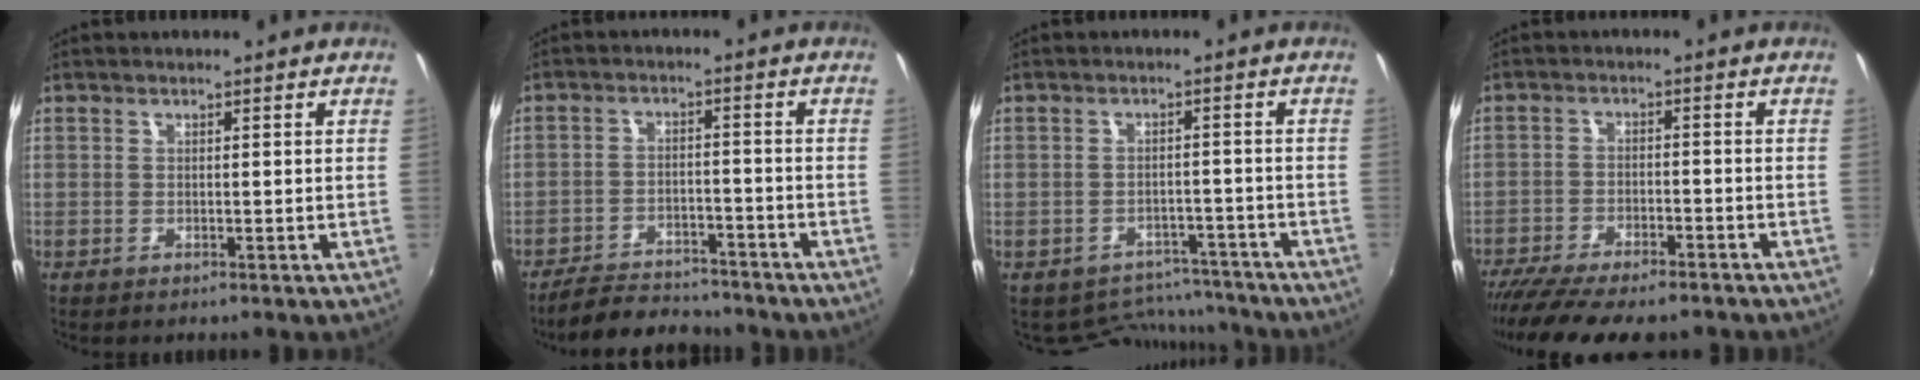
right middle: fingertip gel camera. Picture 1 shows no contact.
{"total": 10.8, "force": [-9.8, 3.3, 3.3], "torque": [-0.090, 0.003, -0.144]}
{"total": 8.8, "force": [-7.5, 4.5, 0.9], "torque": [-0.019, 0.028, -0.086]}
{"total": 15.0, "force": [-12.5, 3.7, 7.5], "torque": [-0.156, -0.046, -0.194]}